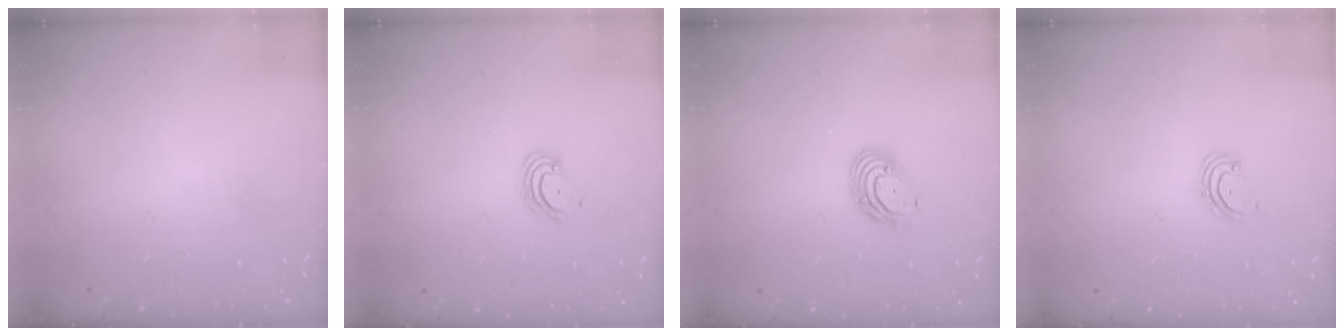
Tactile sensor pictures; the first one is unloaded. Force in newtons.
{"total": 4.5, "press": 4.5, "slide": 0.3}
{"total": 7.3, "press": 7.2, "slide": 1.3}
{"total": 2.3, "press": 2.3, "slide": 0.5}